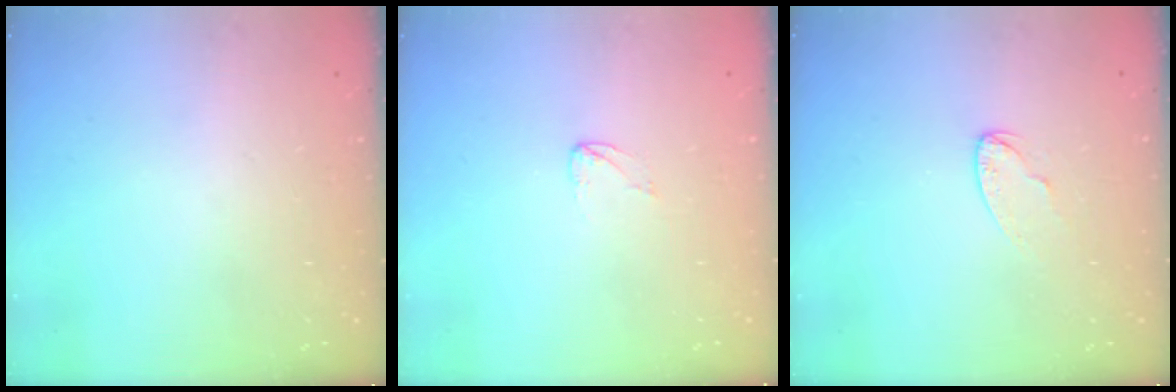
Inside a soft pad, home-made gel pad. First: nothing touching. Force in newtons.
{"total": 2.7, "press": 2.7, "slide": 0.2}
{"total": 4.1, "press": 4.0, "slide": 0.4}